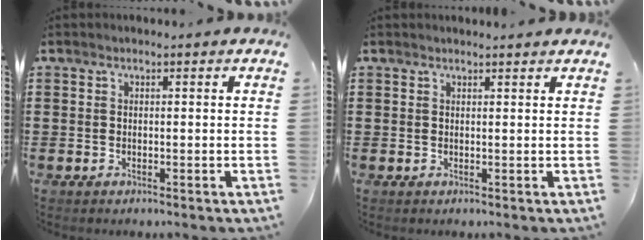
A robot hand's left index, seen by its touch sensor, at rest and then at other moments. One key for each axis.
{"total": 0.8, "fx": 0.8, "fy": 0.0, "fz": 0.1, "tx": -0.005, "ty": -0.002, "tz": 0.017}